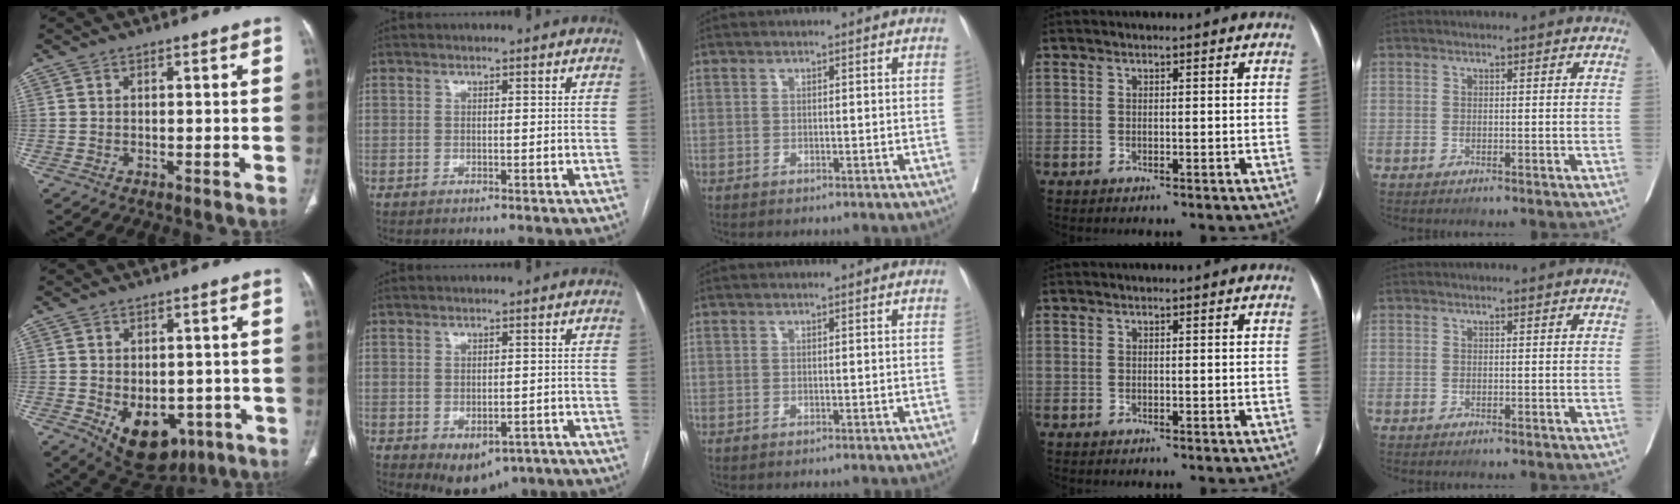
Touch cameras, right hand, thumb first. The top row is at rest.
{"thumb": {"total": 12.3, "force": [-4.5, 8.2, 8.0], "torque": [-0.085, 0.005, -0.044]}, "index": {"total": 6.8, "force": [-3.7, 4.3, 3.7], "torque": [-0.047, -0.001, -0.046]}}